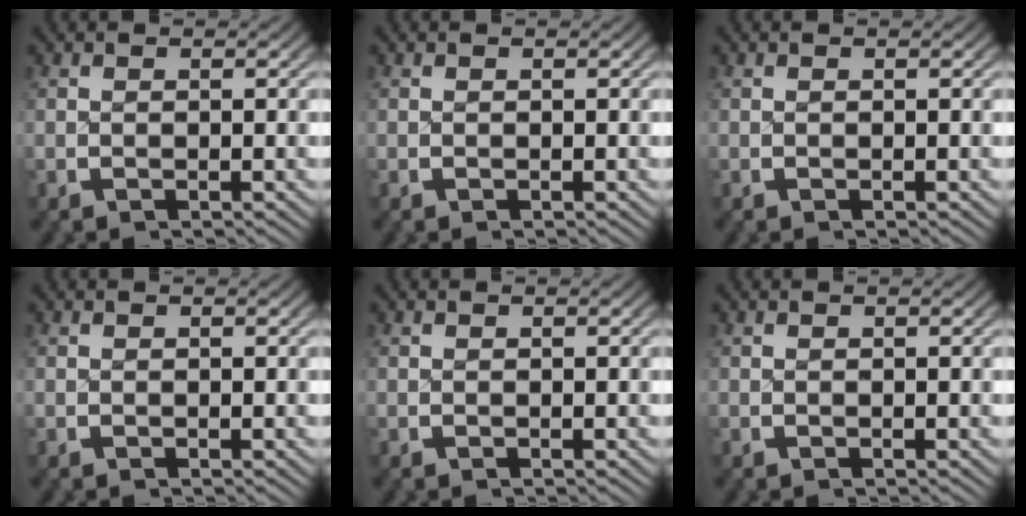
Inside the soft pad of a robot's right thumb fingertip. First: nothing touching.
{"total": 0.0}
{"total": 0.0}
{"total": 0.0}
{"total": 0.0}
{"total": 0.0}